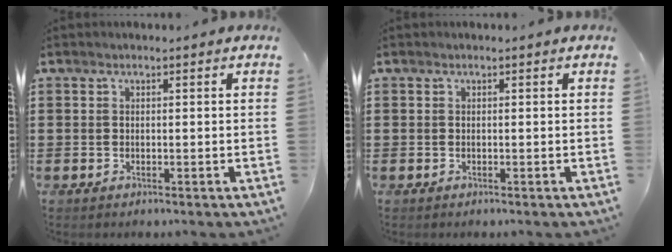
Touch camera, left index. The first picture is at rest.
{"total": 0.0}